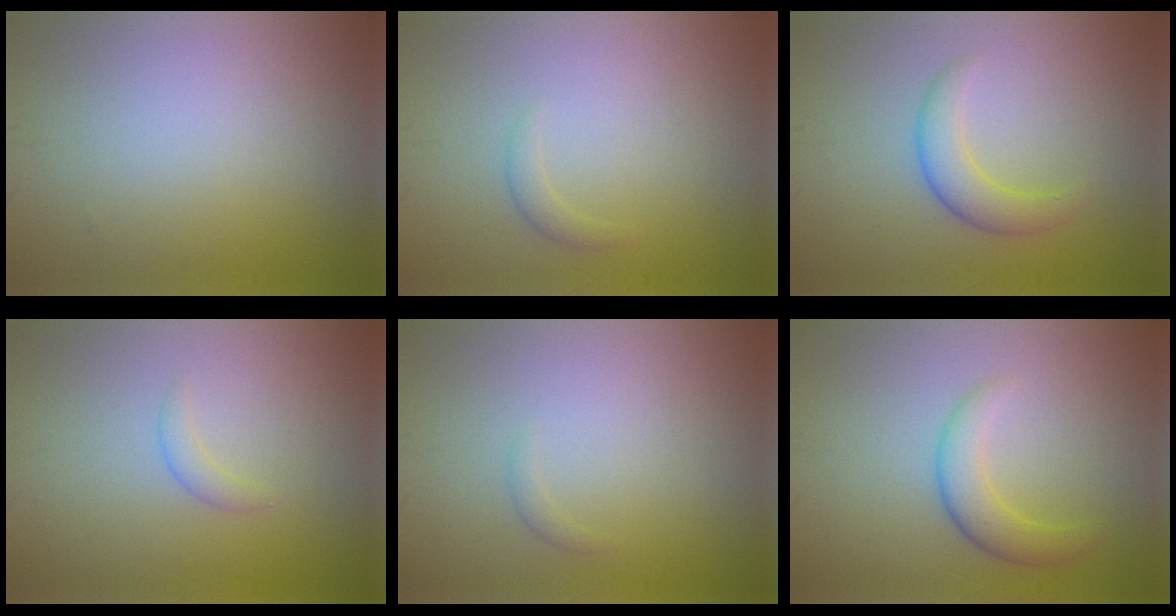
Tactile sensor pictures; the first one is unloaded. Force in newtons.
{"total": 1.0, "press": 1.0, "slide": 0.1}
{"total": 2.9, "press": 2.9, "slide": 0.2}
{"total": 1.1, "press": 1.1, "slide": 0.1}
{"total": 0.6, "press": 0.6, "slide": 0.0}
{"total": 3.0, "press": 3.0, "slide": 0.2}